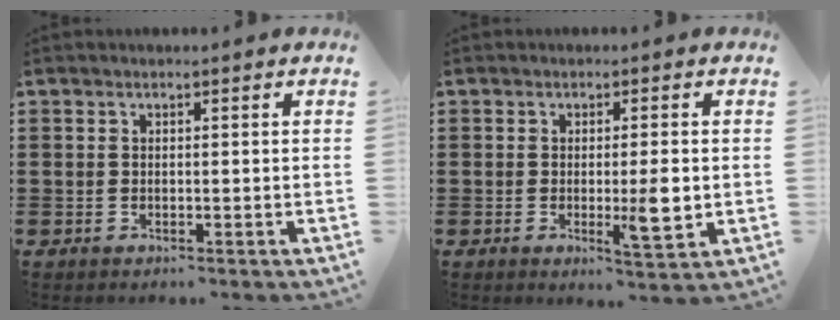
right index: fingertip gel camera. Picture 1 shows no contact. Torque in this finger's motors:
{"motor_torque": [1.30, 0.83, 0.27, 0.15]}